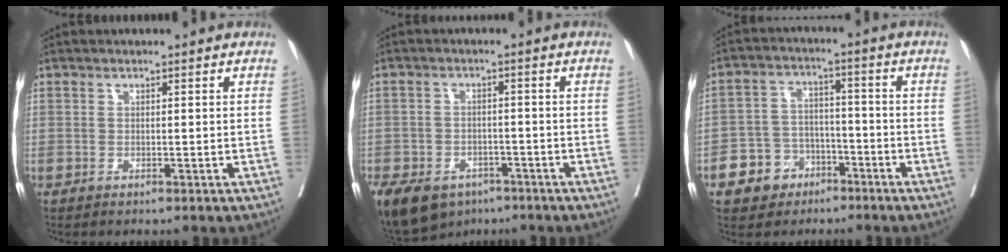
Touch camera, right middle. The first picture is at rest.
{"total": 16.2, "force": [-9.5, 11.2, 6.9], "torque": [-0.208, -0.018, -0.136]}
{"total": 7.3, "force": [-4.1, 5.7, 1.9], "torque": [-0.038, 0.016, -0.064]}